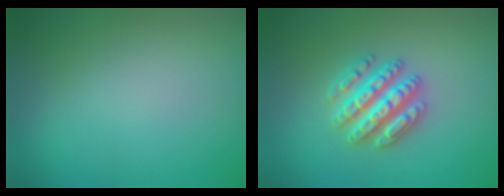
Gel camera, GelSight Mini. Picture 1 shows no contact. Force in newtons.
{"total": 4.7, "press": 4.6, "slide": 0.9}